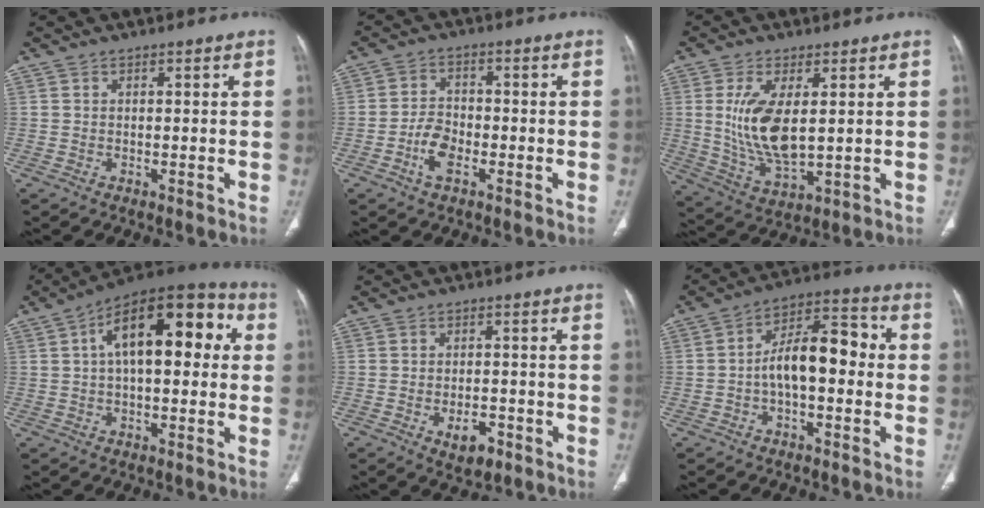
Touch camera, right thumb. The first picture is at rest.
{"total": 5.5, "force": [-2.4, 3.1, 3.9], "torque": [-0.069, 0.016, -0.048]}
{"total": 11.8, "force": [1.7, 5.2, 10.4], "torque": [-0.209, -0.024, 0.047]}
{"total": 18.5, "force": [3.9, 9.0, 15.7], "torque": [-0.207, 0.043, 0.049]}
{"total": 5.3, "force": [-2.4, 2.8, 3.8], "torque": [-0.051, 0.010, -0.031]}
{"total": 12.1, "force": [-1.1, 6.2, 10.4], "torque": [-0.154, 0.047, -0.025]}